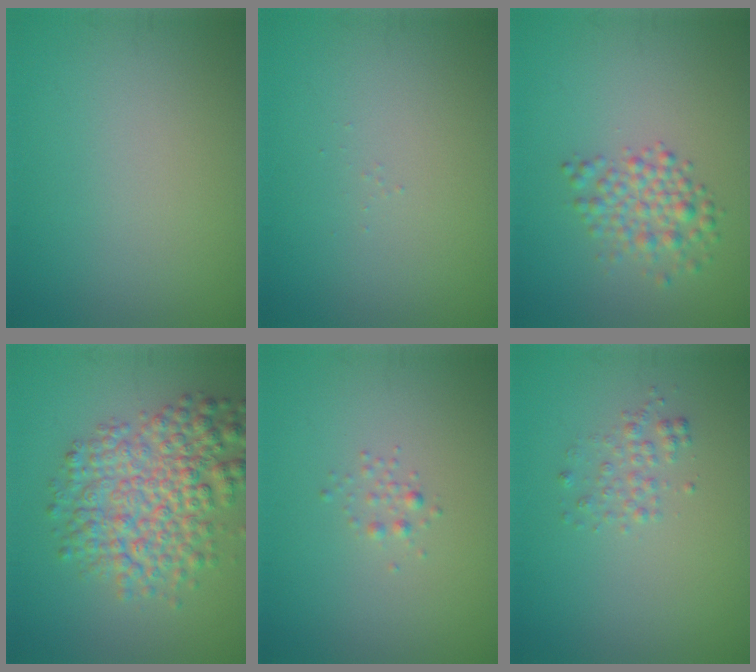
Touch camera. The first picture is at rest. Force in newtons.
{"total": 0.0}
{"total": 2.9, "press": 2.9, "slide": 0.1}
{"total": 7.1, "press": 7.1, "slide": 0.2}
{"total": 0.8, "press": 0.8, "slide": 0.0}
{"total": 1.4, "press": 1.4, "slide": 0.0}